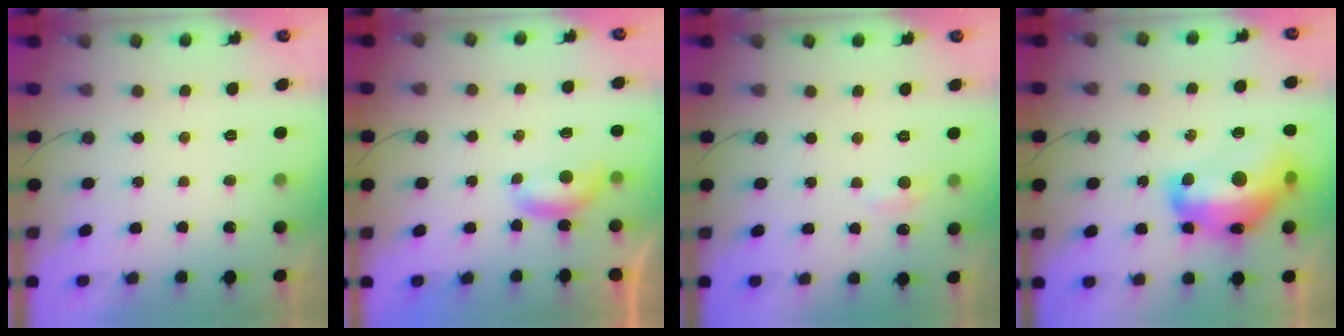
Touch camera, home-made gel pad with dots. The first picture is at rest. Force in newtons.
{"total": 5.0, "press": 5.0, "slide": 0.6}
{"total": 5.9, "press": 5.9, "slide": 0.9}
{"total": 19.3, "press": 19.0, "slide": 3.1}